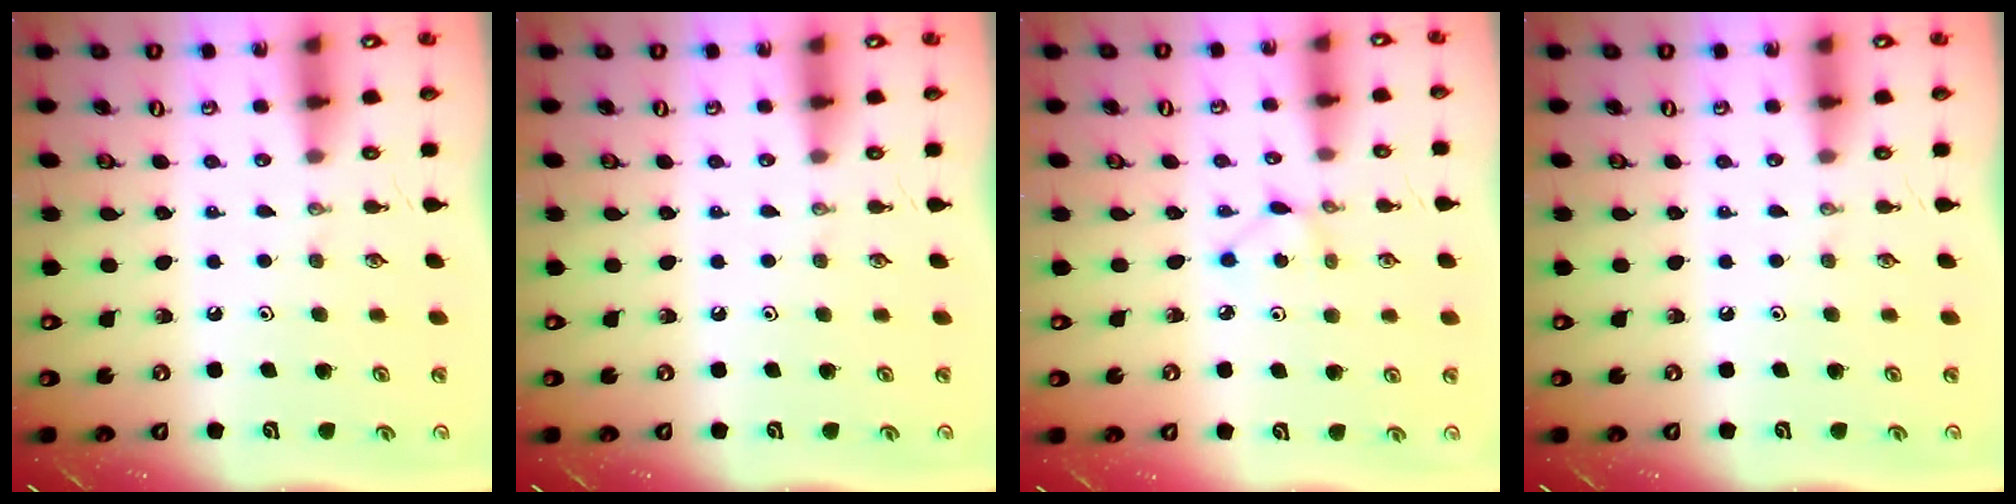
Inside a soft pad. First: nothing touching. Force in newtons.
{"total": 0.0}
{"total": 1.9, "press": 1.9, "slide": 0.2}
{"total": 0.0}